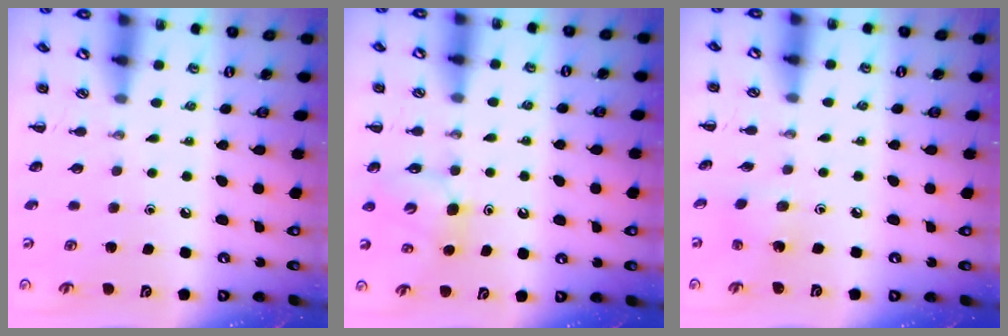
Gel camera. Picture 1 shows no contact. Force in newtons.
{"total": 5.1, "press": 5.0, "slide": 1.0}
{"total": 1.7, "press": 1.5, "slide": 0.6}